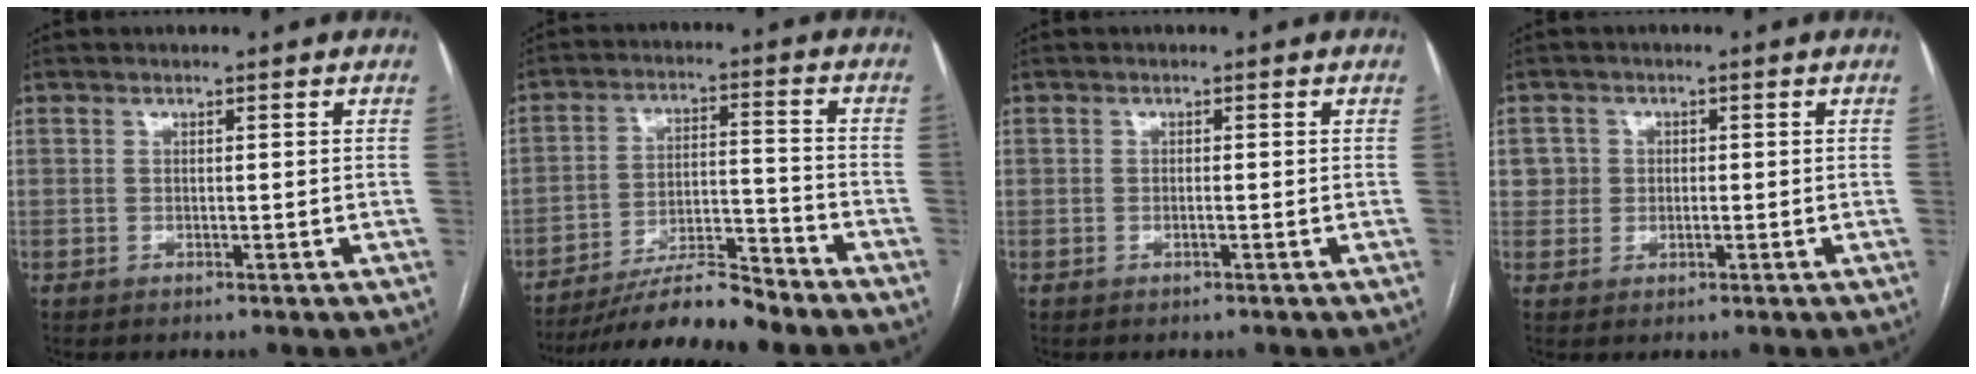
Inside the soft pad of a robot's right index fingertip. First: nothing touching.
{"total": 11.8, "force": [-10.5, 0.5, 5.2], "torque": [-0.080, 0.001, -0.183]}
{"total": 0.6, "force": [-0.2, 0.1, 0.5], "torque": [-0.011, 0.000, -0.002]}
{"total": 2.9, "force": [0.3, 2.9, 0.2], "torque": [0.012, 0.006, 0.003]}